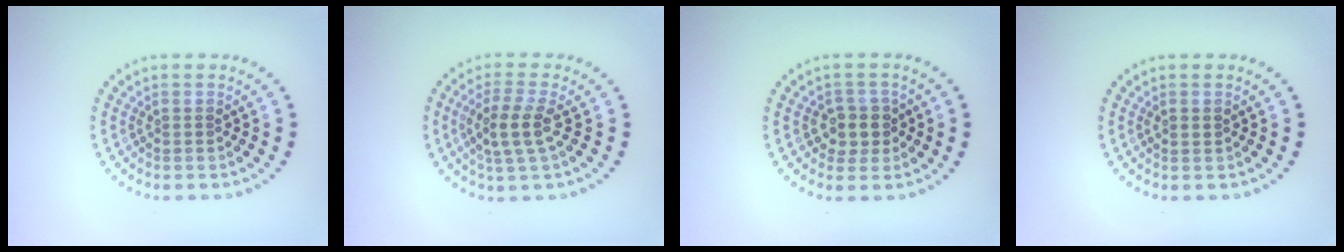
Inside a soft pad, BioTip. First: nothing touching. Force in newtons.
{"total": 3.2, "press": 2.9, "slide": 1.3}
{"total": 2.5, "press": 2.3, "slide": 0.9}
{"total": 1.1, "press": 1.1, "slide": 0.1}